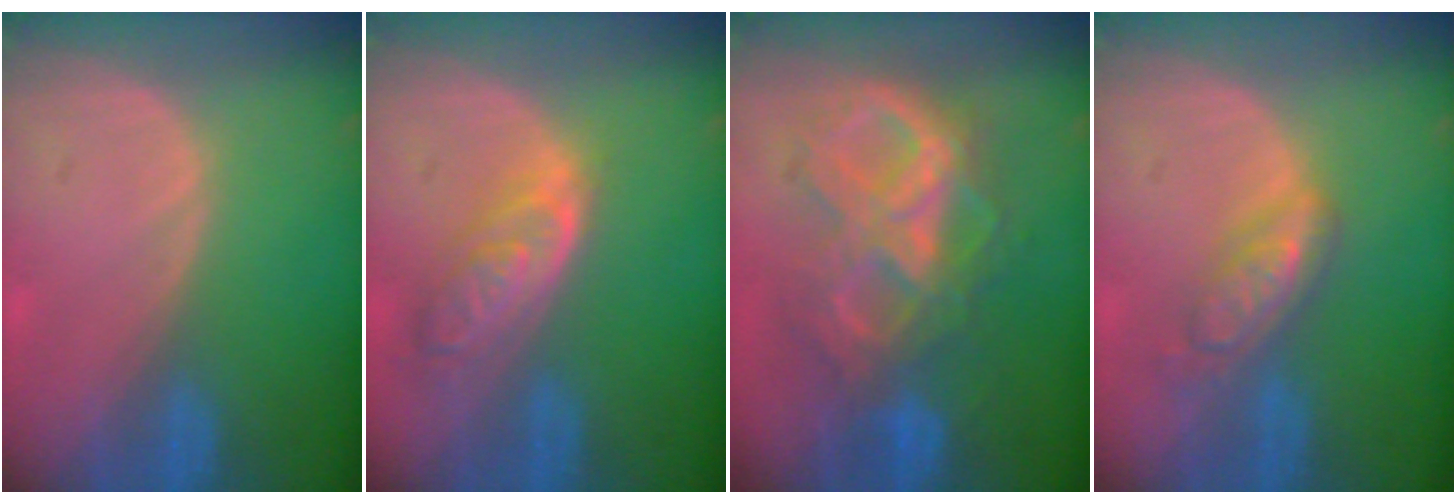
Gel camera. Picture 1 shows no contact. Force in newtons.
{"total": 6.5, "press": 5.9, "slide": 2.7}
{"total": 10.6, "press": 10.6, "slide": 1.0}
{"total": 5.7, "press": 5.0, "slide": 2.8}